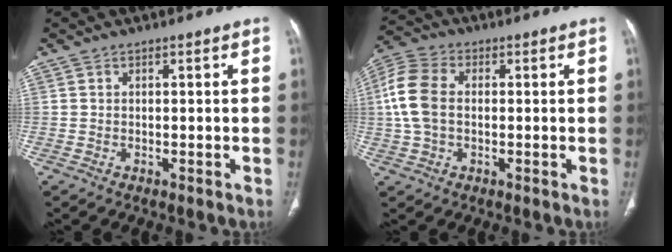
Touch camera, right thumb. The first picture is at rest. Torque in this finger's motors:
{"motor_torque": [-0.01, 0.21, 0.26, -0.03, 0.10]}